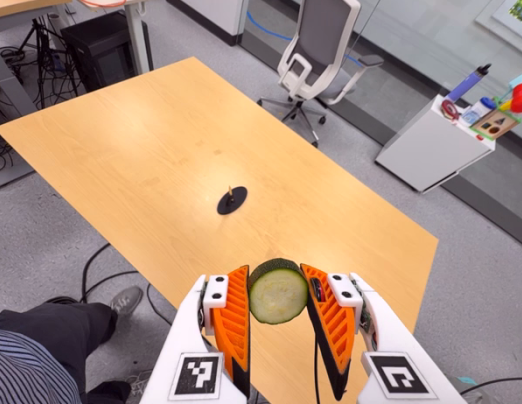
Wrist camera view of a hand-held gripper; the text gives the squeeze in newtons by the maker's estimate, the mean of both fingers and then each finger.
{"total": 9.4, "left": 9.0, "right": 9.8}